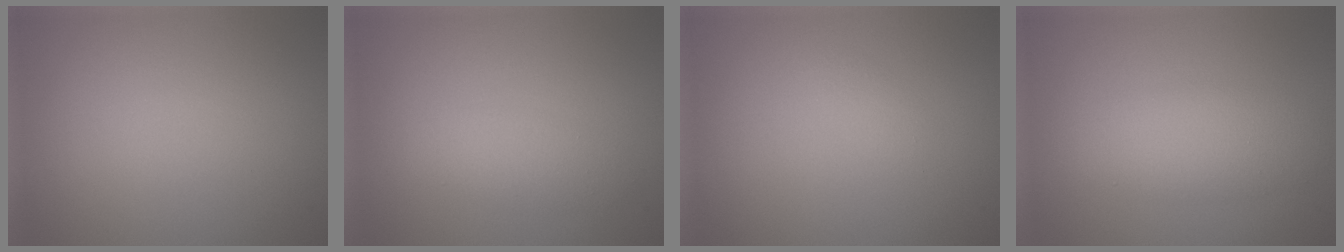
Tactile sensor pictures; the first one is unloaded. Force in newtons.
{"total": 2.2, "press": 2.2, "slide": 0.1}
{"total": 0.6, "press": 0.6, "slide": 0.1}
{"total": 3.9, "press": 3.9, "slide": 0.0}